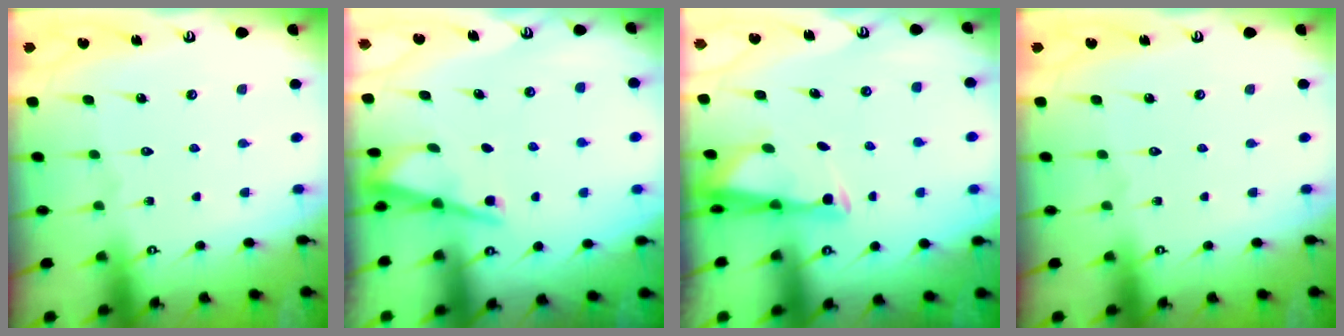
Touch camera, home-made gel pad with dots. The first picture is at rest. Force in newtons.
{"total": 2.9, "press": 2.9, "slide": 0.2}
{"total": 2.9, "press": 2.8, "slide": 0.7}
{"total": 0.0}